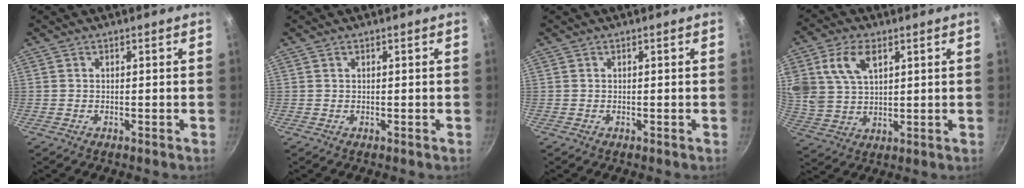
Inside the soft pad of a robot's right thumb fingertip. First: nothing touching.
{"total": 0.0}
{"total": 0.0}
{"total": 11.4, "force": [4.6, 7.2, 7.6], "torque": [-0.136, -0.010, 0.092]}